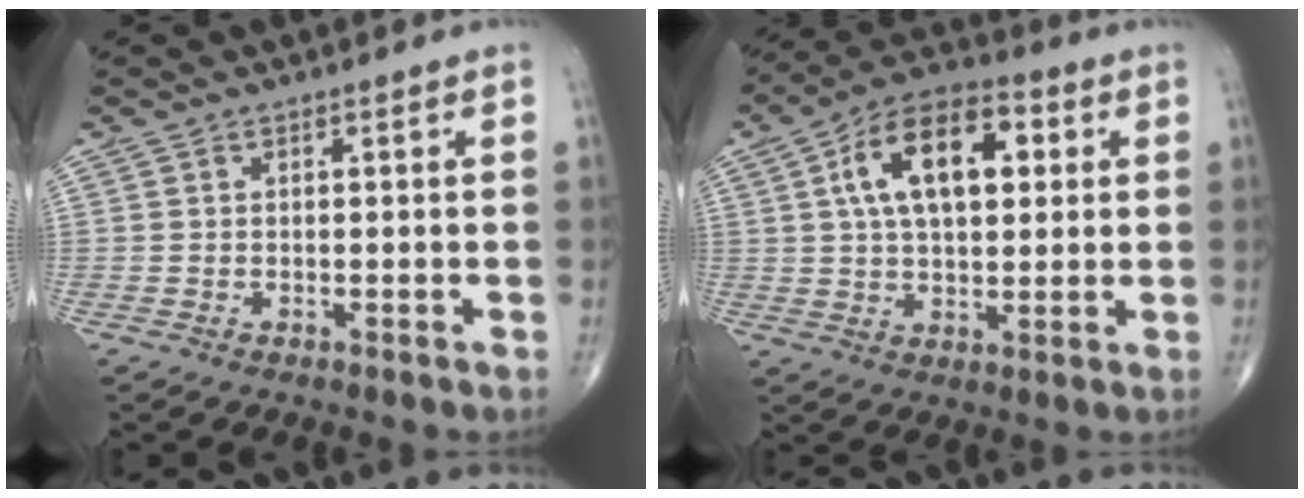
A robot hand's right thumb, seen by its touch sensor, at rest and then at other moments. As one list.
[{"total": 16.0, "force": [4.0, 8.6, 12.9], "torque": [-0.198, 0.016, 0.062]}]